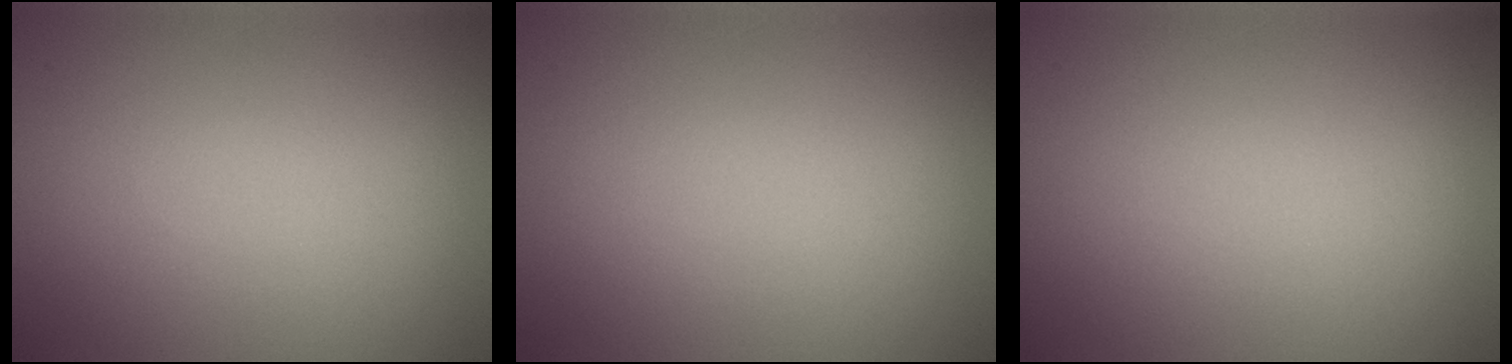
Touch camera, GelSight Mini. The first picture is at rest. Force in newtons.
{"total": 0.0}
{"total": 0.0}